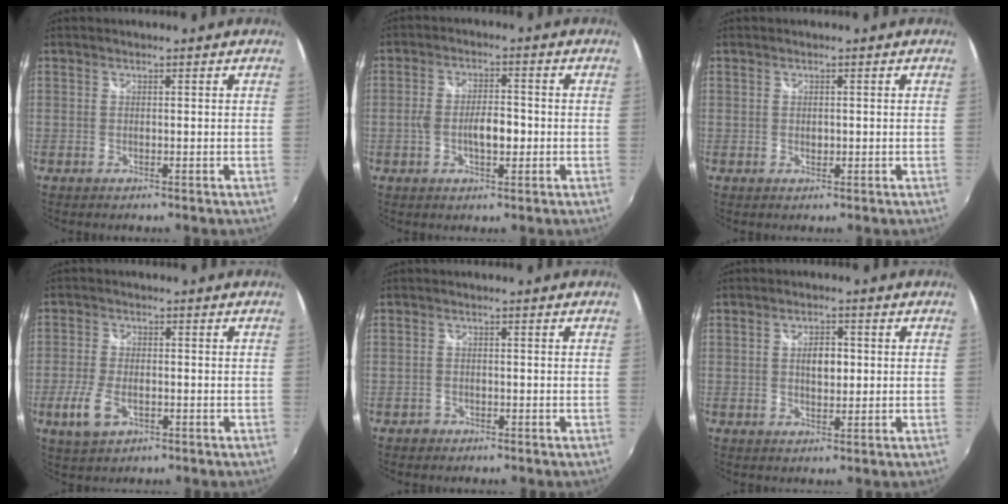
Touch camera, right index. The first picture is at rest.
{"total": 5.5, "force": [-1.3, 2.3, 4.8], "torque": [-0.090, 0.003, -0.023]}
{"total": 0.6, "force": [0.1, 0.5, 0.3], "torque": [-0.005, 0.000, 0.002]}
{"total": 6.4, "force": [-2.6, 3.3, 4.8], "torque": [-0.115, -0.010, -0.048]}
{"total": 1.4, "force": [-0.9, 1.0, 0.1], "torque": [-0.006, 0.000, -0.014]}
{"total": 3.7, "force": [0.5, 2.0, 3.1], "torque": [-0.049, 0.005, 0.008]}